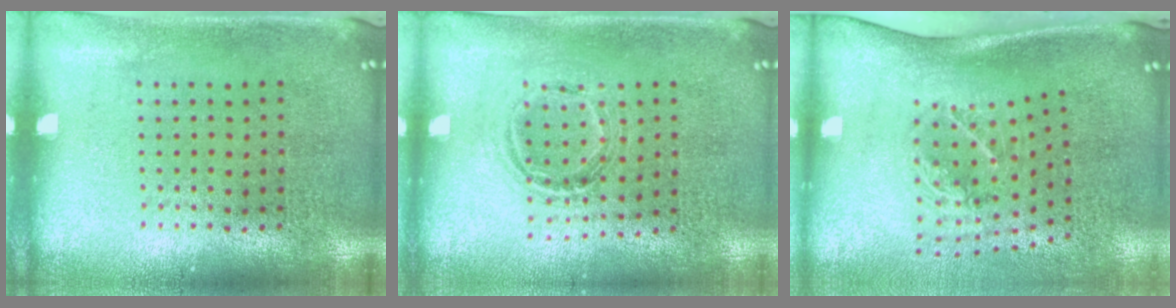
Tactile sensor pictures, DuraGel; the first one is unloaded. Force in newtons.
{"total": 1.0, "press": 0.9, "slide": 0.3}
{"total": 2.0, "press": 1.3, "slide": 1.6}